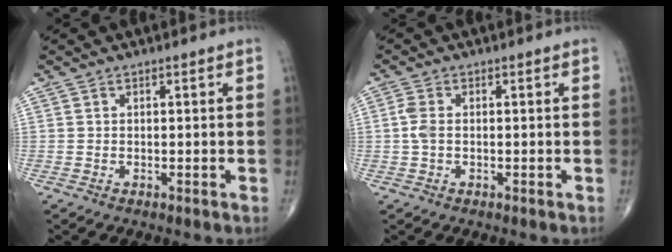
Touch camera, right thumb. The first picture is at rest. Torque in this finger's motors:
{"motor_torque": [0.65, 0.84, 0.48, -0.21, 0.04]}